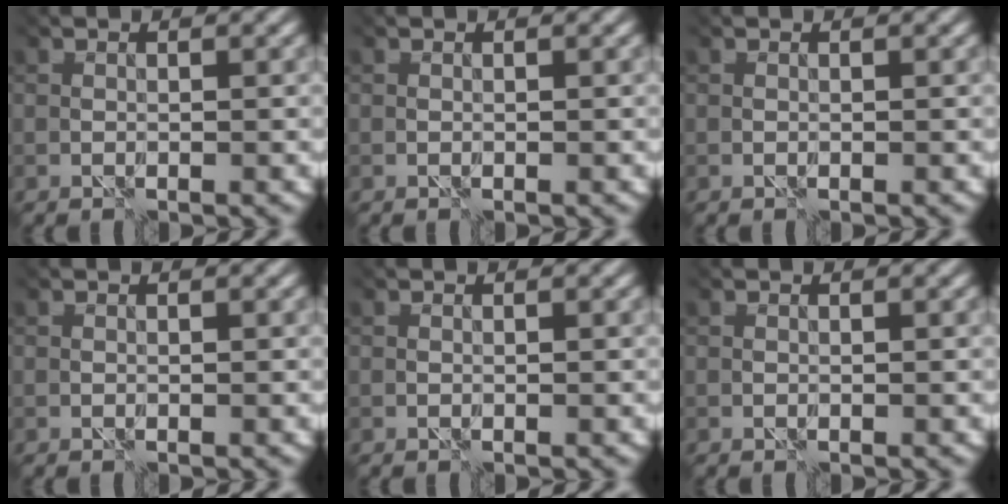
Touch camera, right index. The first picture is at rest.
{"total": 0.0}
{"total": 0.0}
{"total": 0.0}
{"total": 0.0}
{"total": 0.0}